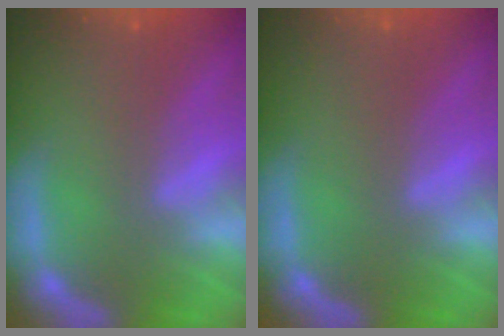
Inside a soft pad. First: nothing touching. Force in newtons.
{"total": 0.0}